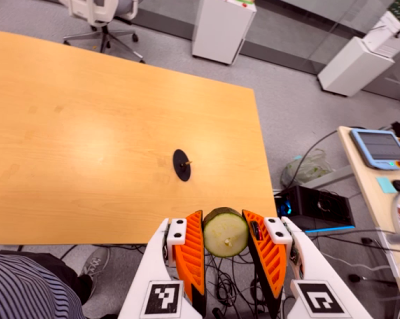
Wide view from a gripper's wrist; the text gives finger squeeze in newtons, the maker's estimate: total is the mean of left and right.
{"total": 10.1, "left": 9.7, "right": 10.6}